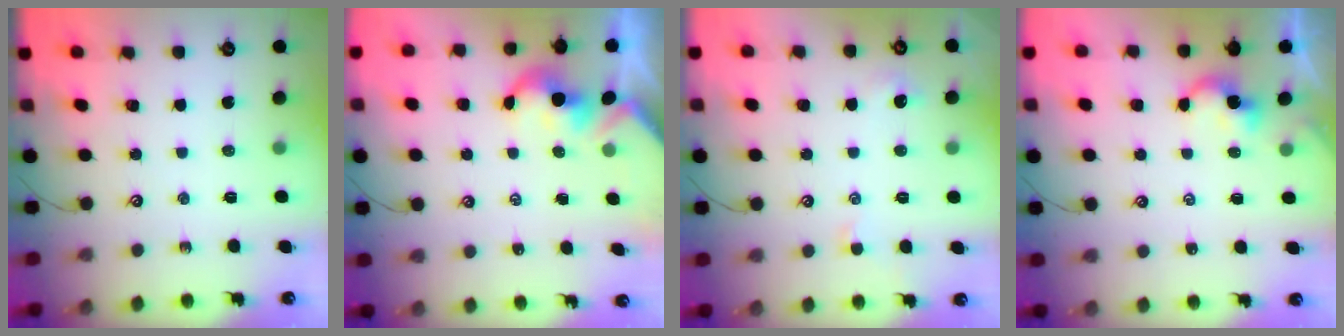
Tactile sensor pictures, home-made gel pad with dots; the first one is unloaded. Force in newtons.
{"total": 1.8, "press": 1.8, "slide": 0.2}
{"total": 0.5, "press": 0.2, "slide": 0.5}
{"total": 0.0}